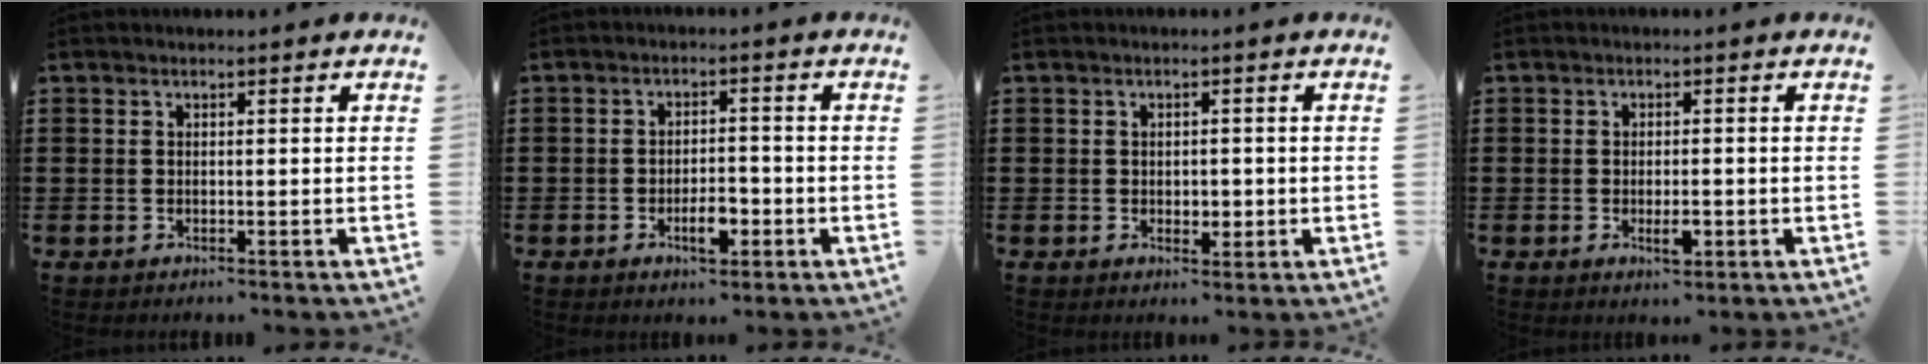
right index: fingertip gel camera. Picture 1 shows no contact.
{"total": 4.3, "force": [-1.9, 1.7, 3.5], "torque": [-0.058, 0.006, -0.034]}
{"total": 1.7, "force": [-0.1, 1.3, 1.1], "torque": [-0.015, 0.003, -0.007]}
{"total": 2.6, "force": [-0.8, 1.0, 2.3], "torque": [-0.041, 0.000, -0.015]}